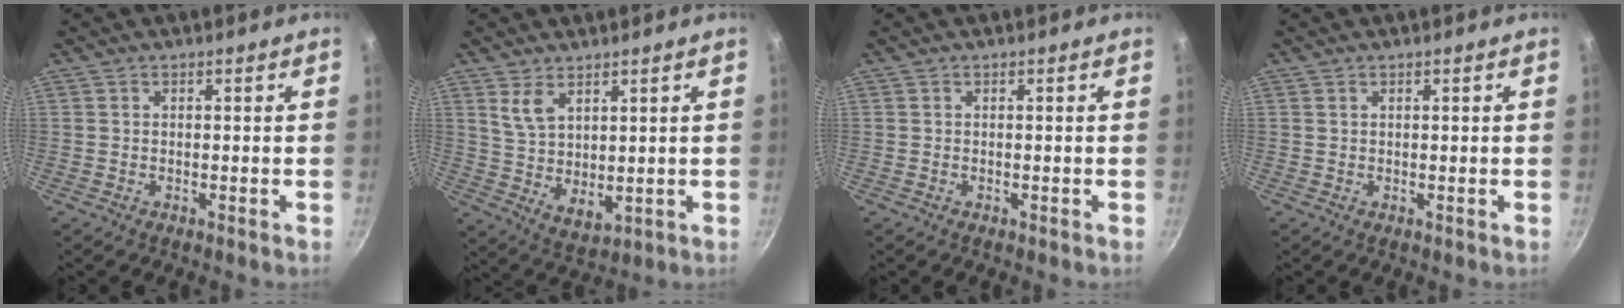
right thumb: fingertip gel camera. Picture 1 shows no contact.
{"total": 7.4, "force": [3.9, 3.7, 5.1], "torque": [-0.081, -0.032, 0.085]}
{"total": 0.0}
{"total": 0.0}